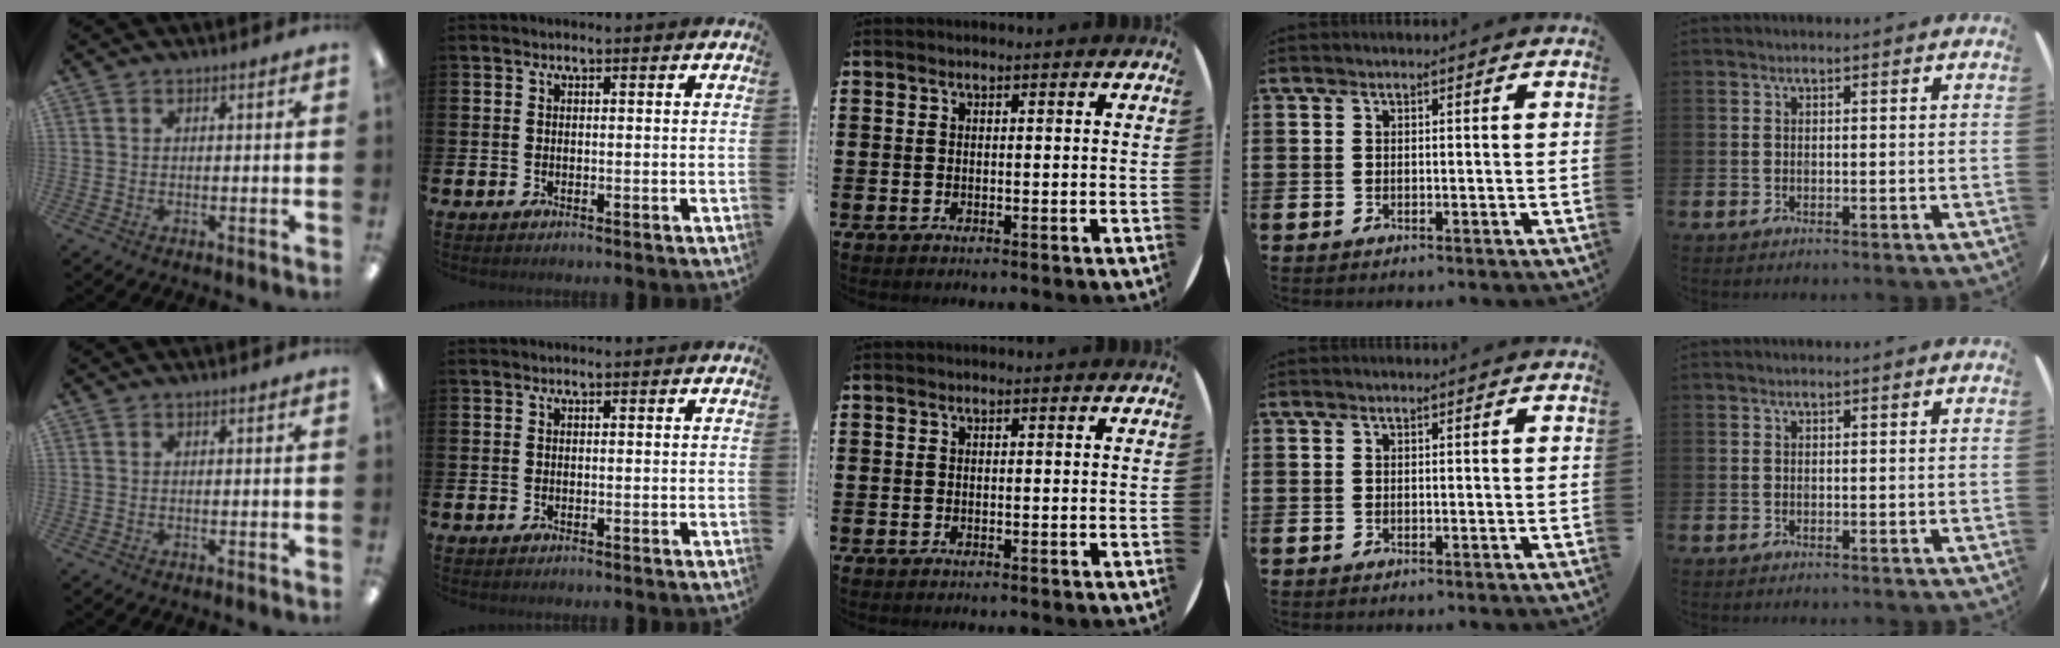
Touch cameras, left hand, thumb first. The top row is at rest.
{}